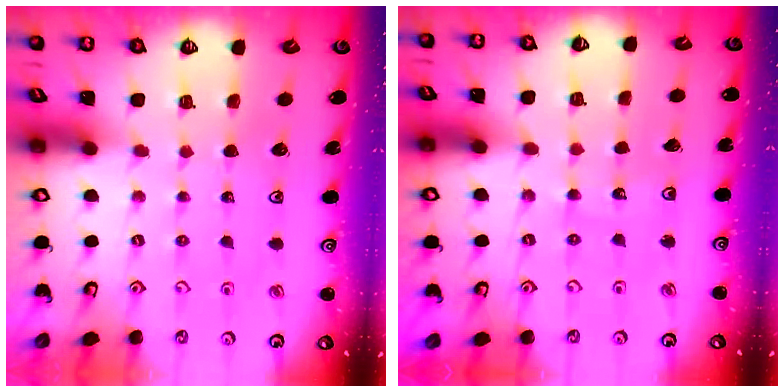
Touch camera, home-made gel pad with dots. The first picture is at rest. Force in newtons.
{"total": 6.0, "press": 5.9, "slide": 0.5}